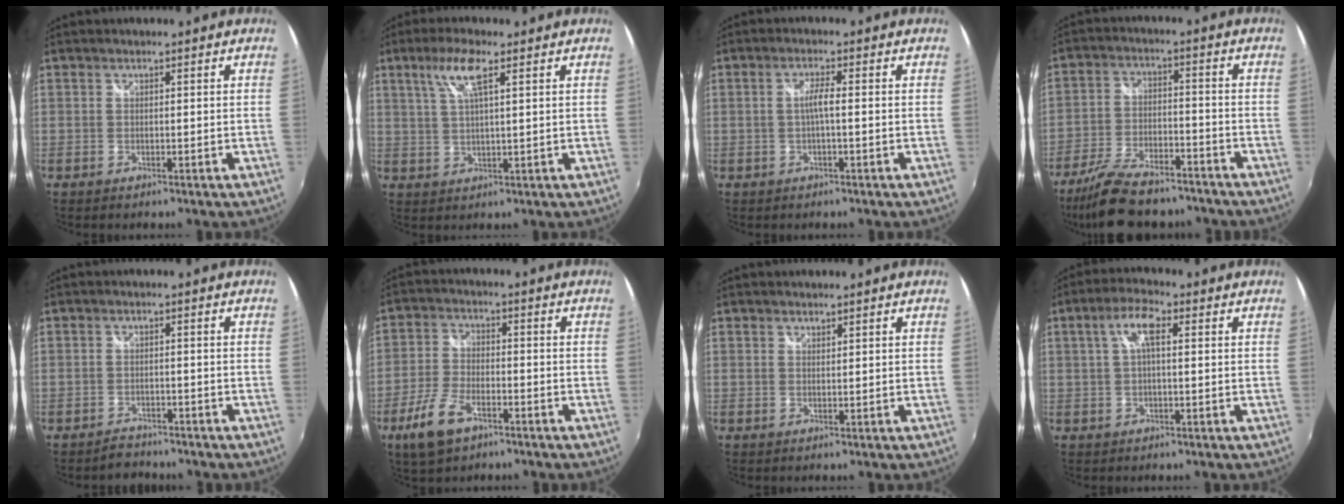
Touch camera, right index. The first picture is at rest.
{"total": 6.2, "force": [3.0, 1.1, 5.3], "torque": [-0.105, 0.005, 0.059]}
{"total": 2.4, "force": [-0.4, 0.0, 2.4], "torque": [-0.046, 0.003, -0.008]}
{"total": 15.8, "force": [-13.0, 5.3, 7.4], "torque": [-0.159, -0.018, -0.211]}
{"total": 2.9, "force": [-2.6, 1.4, 0.1], "torque": [-0.012, 0.002, -0.042]}
{"total": 8.0, "force": [-4.7, 3.9, 5.2], "torque": [-0.124, -0.006, -0.088]}
{"total": 0.6, "force": [0.6, 0.2, 0.0], "torque": [0.001, 0.001, 0.011]}
{"total": 5.4, "force": [1.3, 1.7, 5.0], "torque": [-0.096, 0.014, 0.023]}